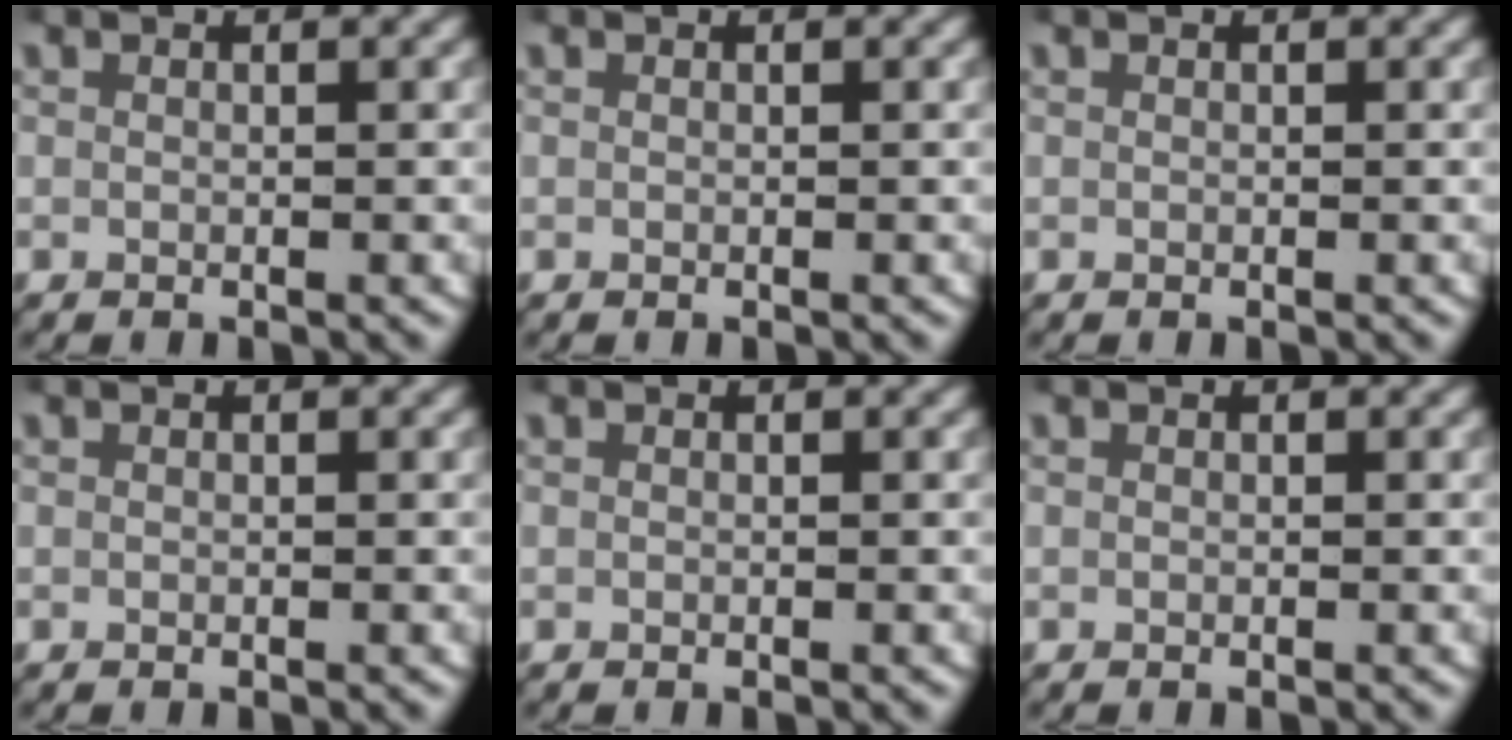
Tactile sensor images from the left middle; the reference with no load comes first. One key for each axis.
{"total": 0.0}
{"total": 0.0}
{"total": 0.0}
{"total": 0.0}
{"total": 0.0}